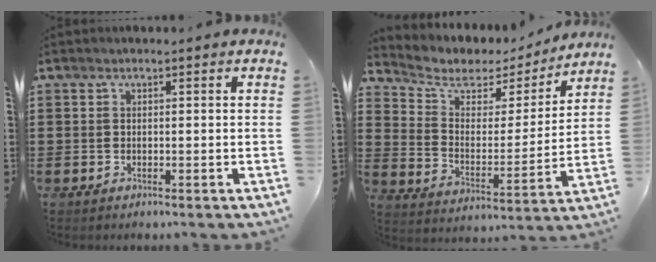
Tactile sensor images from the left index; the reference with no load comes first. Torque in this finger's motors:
{"motor_torque": [0.00, -0.54, 0.26, 0.06]}